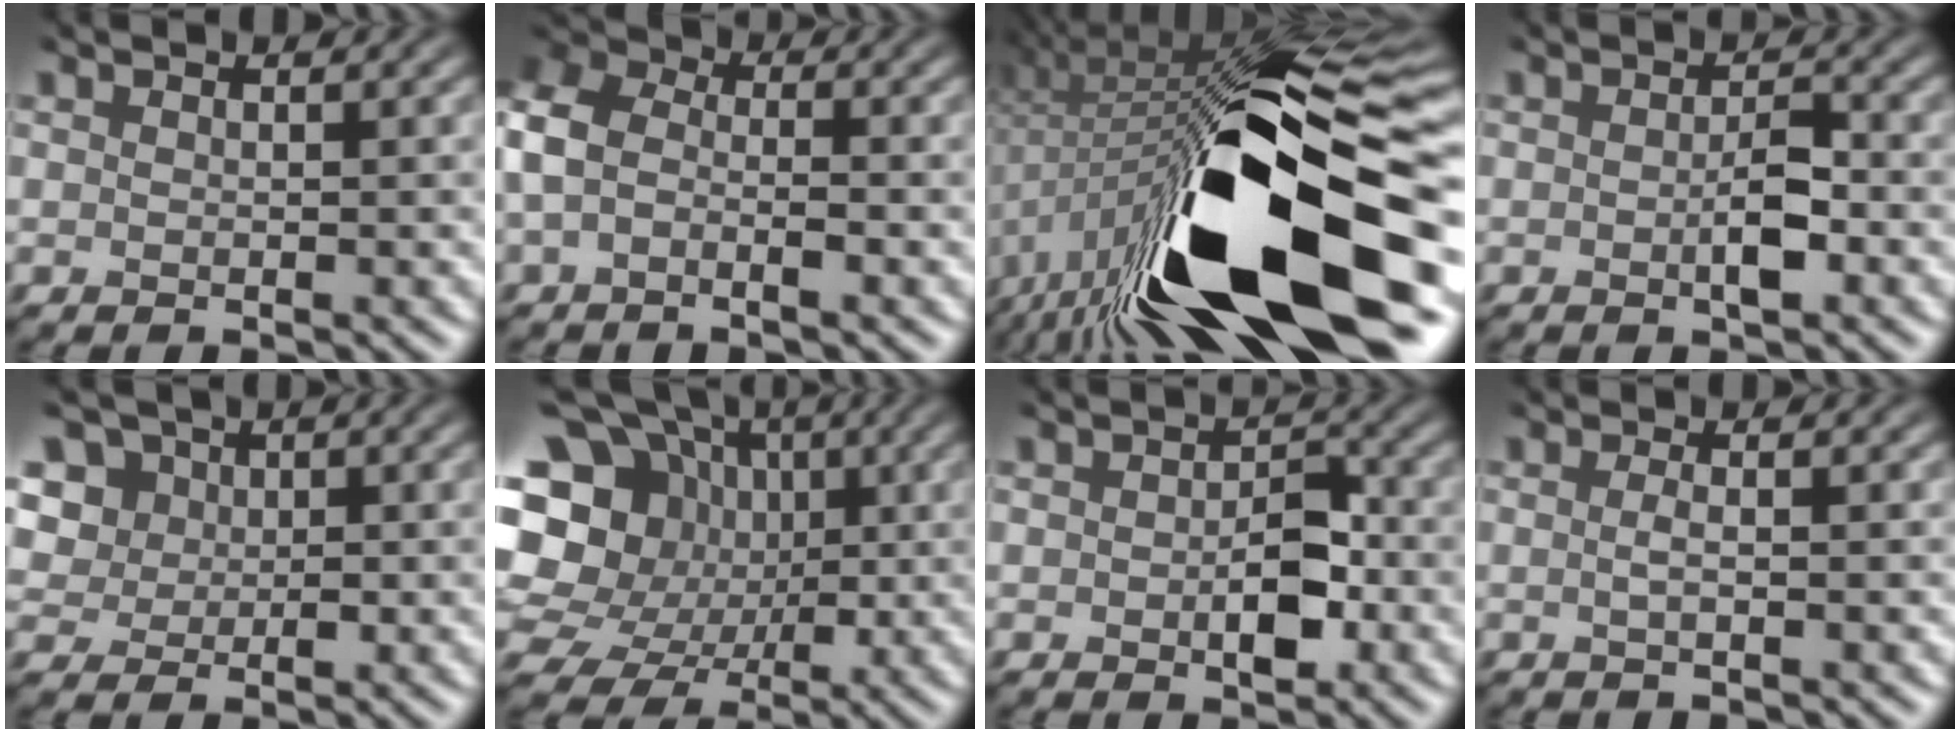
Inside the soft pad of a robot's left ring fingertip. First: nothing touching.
{"total": 5.2, "force": [-1.6, 3.6, 3.4], "torque": [-0.096, 0.000, -0.035]}
{"total": 17.9, "force": [-6.7, 6.3, 15.3], "torque": [-0.250, -0.003, -0.110]}
{"total": 2.6, "force": [-1.3, 0.9, 2.1], "torque": [-0.045, -0.003, -0.017]}
{"total": 5.9, "force": [2.1, 5.0, 2.4], "torque": [-0.064, 0.010, 0.029]}
{"total": 16.4, "force": [1.2, 14.6, 7.4], "torque": [-0.175, 0.025, 0.012]}
{"total": 3.7, "force": [-1.5, 2.1, 2.7], "torque": [-0.049, -0.004, -0.018]}
{"total": 1.2, "force": [-0.5, 0.4, 1.0], "torque": [-0.017, -0.001, -0.015]}